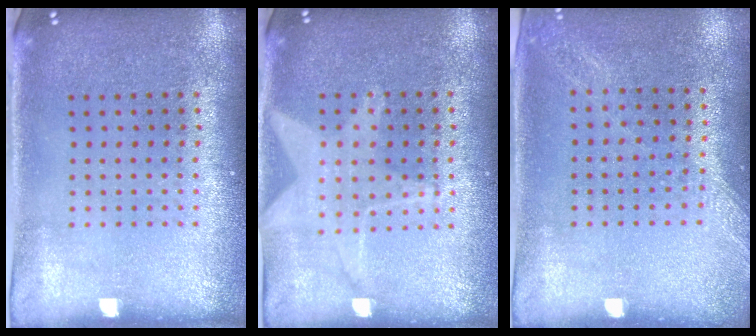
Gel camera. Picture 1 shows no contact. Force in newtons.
{"total": 1.3, "press": 1.3, "slide": 0.2}
{"total": 1.2, "press": 1.2, "slide": 0.4}